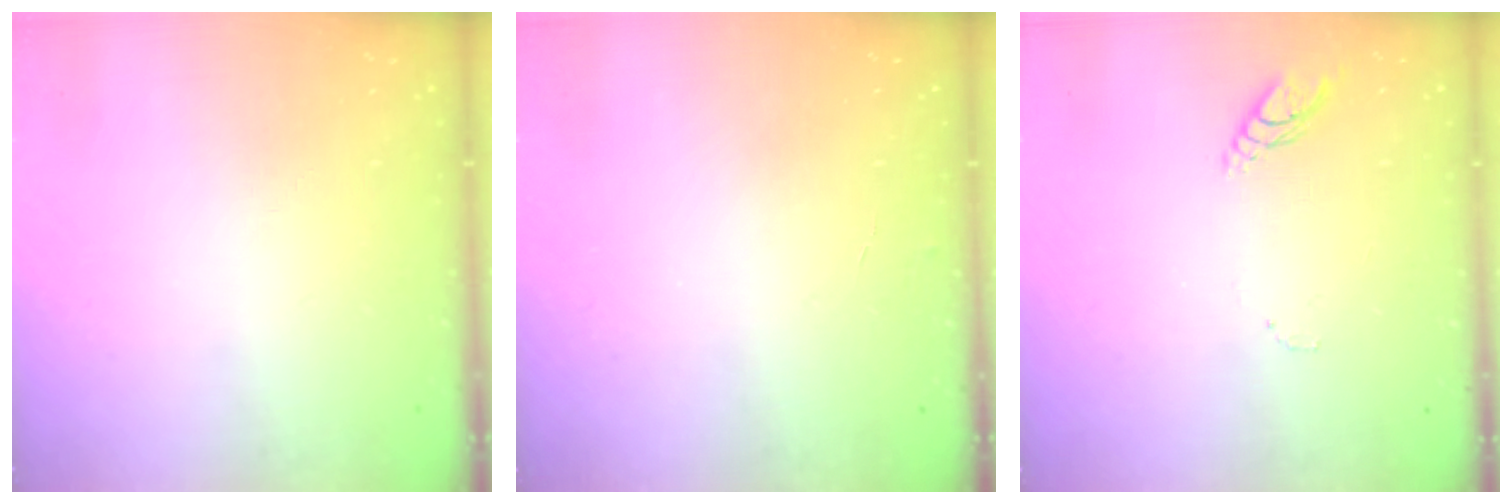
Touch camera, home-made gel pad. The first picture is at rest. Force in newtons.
{"total": 2.5, "press": 2.5, "slide": 0.2}
{"total": 4.6, "press": 4.5, "slide": 0.5}